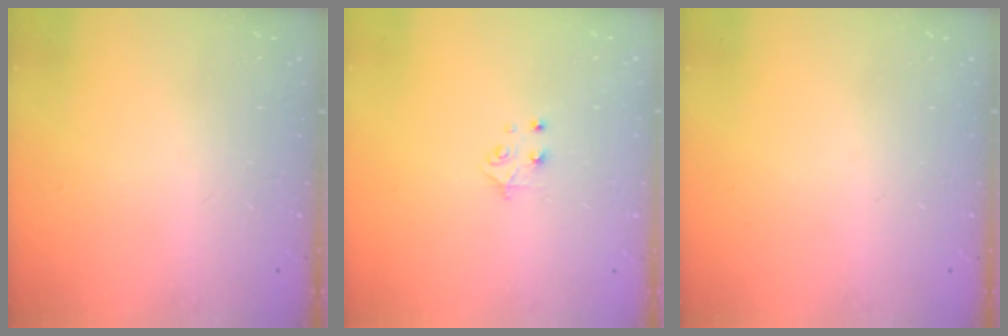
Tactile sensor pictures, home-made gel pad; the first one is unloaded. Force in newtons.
{"total": 4.4, "press": 4.4, "slide": 0.4}
{"total": 0.0}